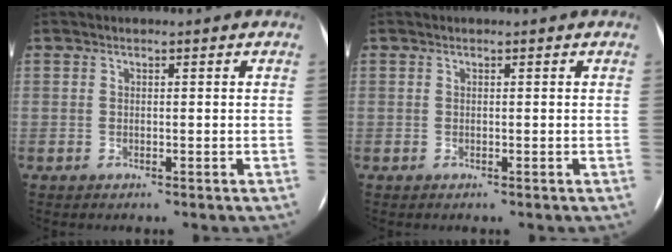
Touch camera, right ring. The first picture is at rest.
{"total": 0.0}